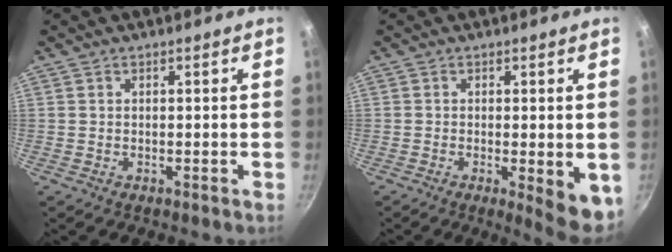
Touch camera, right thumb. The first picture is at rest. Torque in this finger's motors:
{"motor_torque": [-0.30, 0.47, 0.06, -0.02, 0.20]}